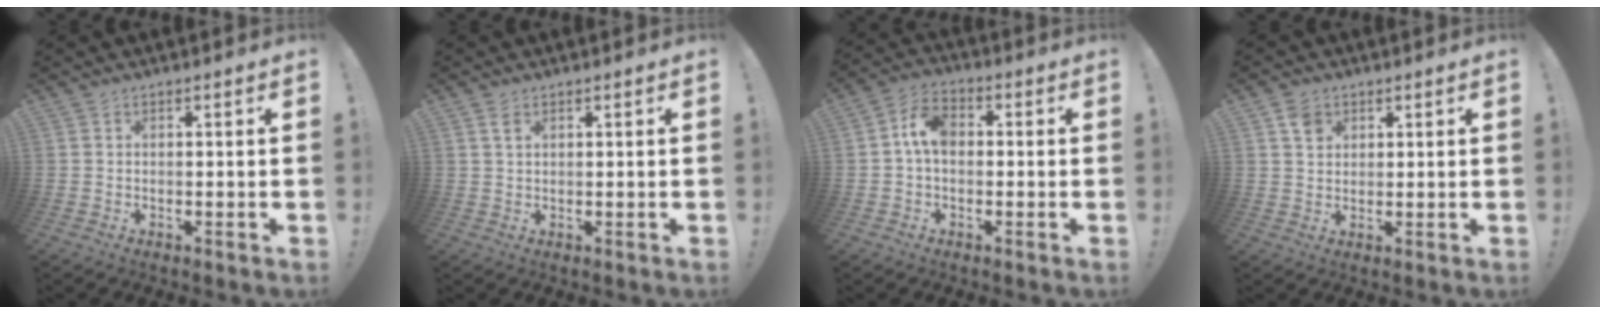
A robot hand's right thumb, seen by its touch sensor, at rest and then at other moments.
{"total": 1.8, "force": [1.0, 0.9, 1.2], "torque": [-0.019, -0.002, 0.017]}
{"total": 7.5, "force": [0.4, 5.1, 5.5], "torque": [-0.096, 0.019, 0.013]}
{"total": 4.0, "force": [2.0, 3.3, 1.2], "torque": [-0.009, -0.004, 0.036]}